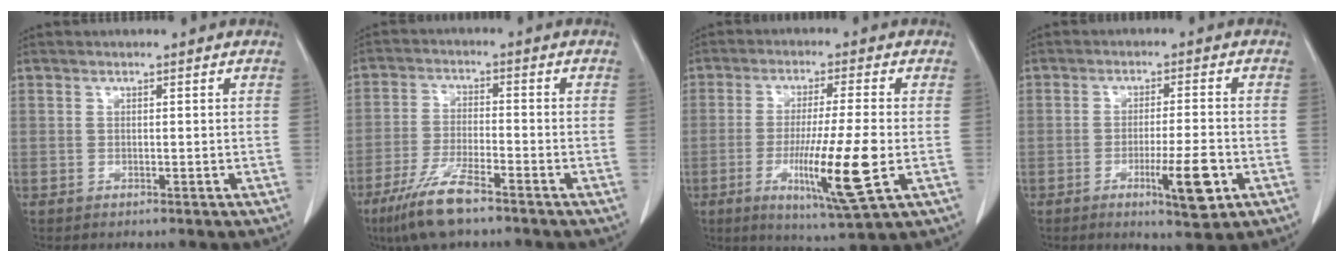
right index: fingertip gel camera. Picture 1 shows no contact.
{"total": 8.7, "force": [-6.0, 1.2, 6.2], "torque": [-0.130, -0.020, -0.113]}
{"total": 9.2, "force": [-2.4, -0.3, 8.9], "torque": [-0.157, -0.030, -0.039]}
{"total": 7.5, "force": [-3.0, 0.8, 6.9], "torque": [-0.109, -0.011, -0.041]}